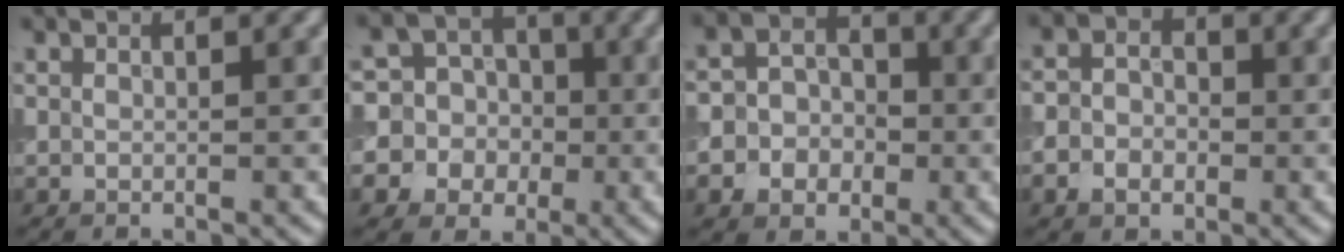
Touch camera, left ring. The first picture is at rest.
{"total": 11.1, "force": [-0.7, 10.8, 2.3], "torque": [-0.083, 0.018, -0.032]}
{"total": 7.6, "force": [-2.5, 6.8, 2.3], "torque": [-0.029, -0.004, -0.059]}
{"total": 3.7, "force": [-1.3, 2.9, 1.8], "torque": [-0.018, -0.002, -0.029]}